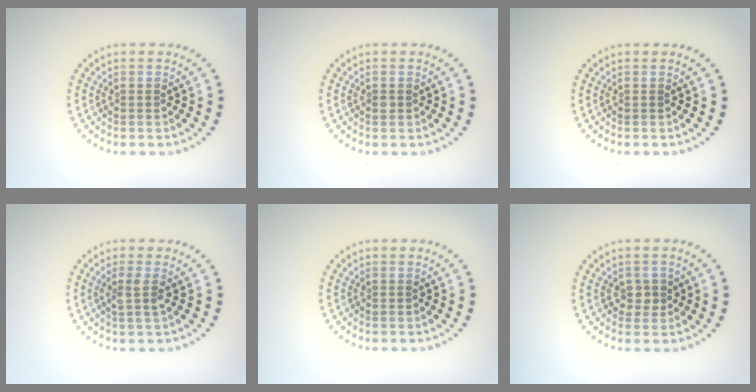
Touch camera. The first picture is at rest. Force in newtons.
{"total": 0.7, "press": 0.7, "slide": 0.1}
{"total": 0.0}
{"total": 1.6, "press": 1.2, "slide": 1.0}
{"total": 0.0}
{"total": 1.5, "press": 1.4, "slide": 0.5}